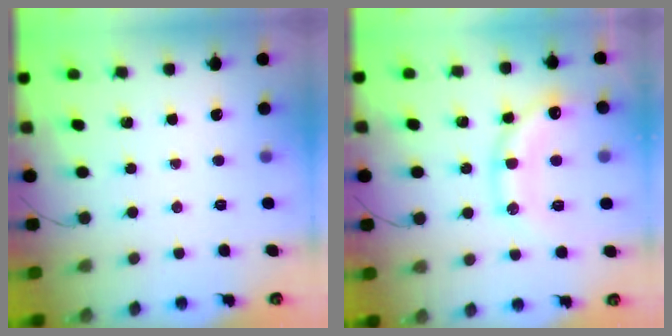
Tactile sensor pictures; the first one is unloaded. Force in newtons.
{"total": 15.3, "press": 15.1, "slide": 2.3}